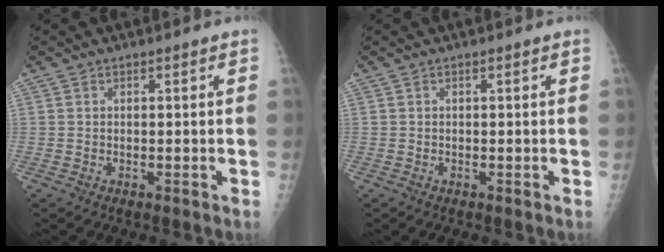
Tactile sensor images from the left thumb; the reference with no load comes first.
{"total": 0.0}